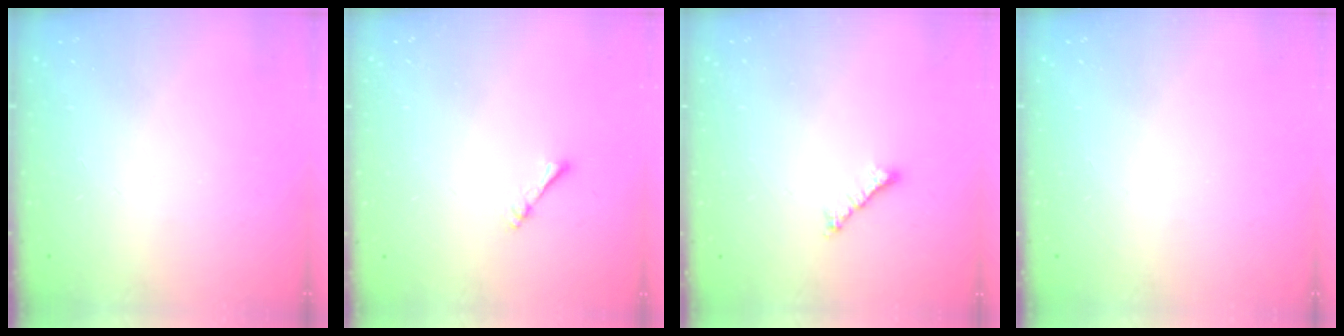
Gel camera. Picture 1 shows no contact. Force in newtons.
{"total": 1.1, "press": 1.1, "slide": 0.2}
{"total": 1.8, "press": 1.7, "slide": 0.6}
{"total": 0.0}